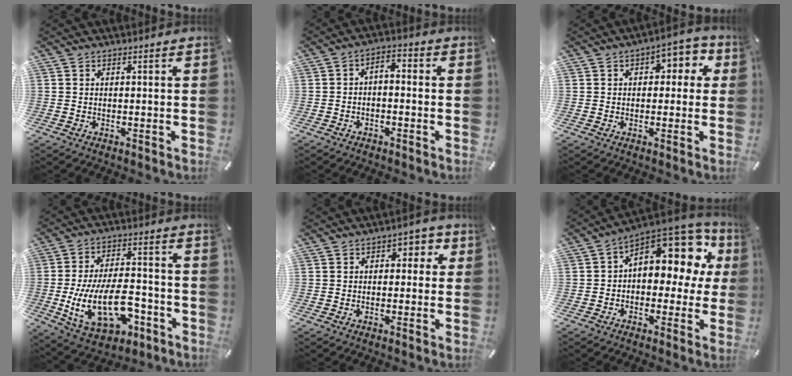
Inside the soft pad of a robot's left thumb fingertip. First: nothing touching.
{"total": 3.4, "force": [-2.4, 1.5, 1.9], "torque": [-0.031, 0.020, -0.047]}
{"total": 5.8, "force": [1.3, 3.8, 4.1], "torque": [-0.036, -0.005, 0.010]}
{"total": 19.9, "force": [-6.0, 11.3, 15.3], "torque": [-0.281, 0.017, -0.092]}
{"total": 3.6, "force": [0.4, 2.6, 2.5], "torque": [-0.020, 0.000, -0.005]}
{"total": 15.3, "force": [7.1, 8.9, 10.2], "torque": [-0.130, -0.058, 0.119]}